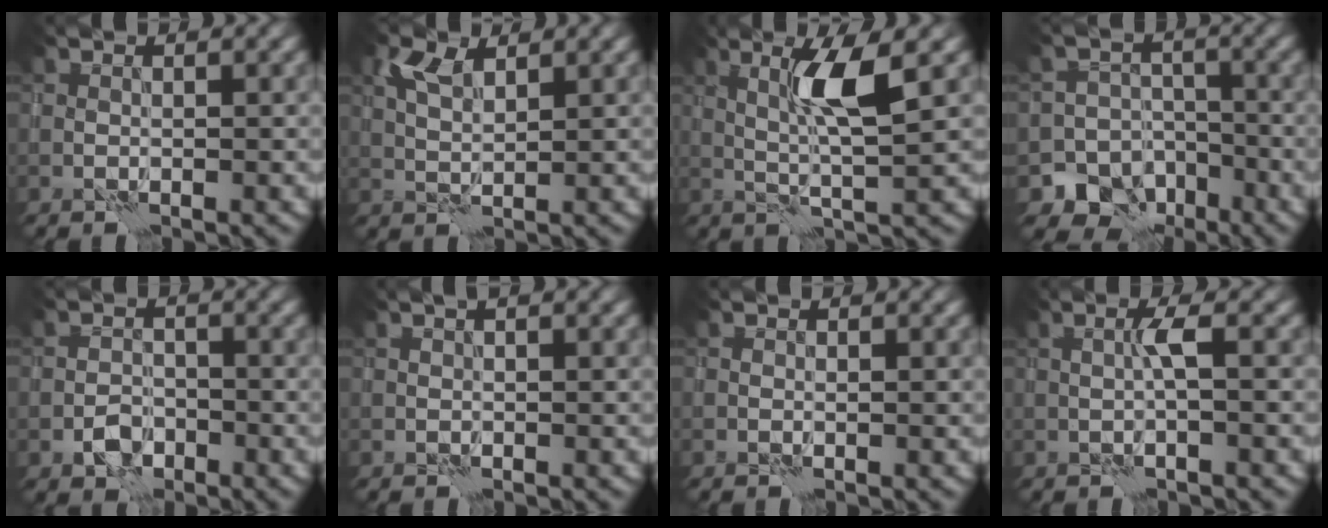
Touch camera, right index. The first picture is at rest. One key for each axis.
{"total": 3.0, "fx": 1.8, "fy": 1.3, "fz": 2.0, "tx": -0.046, "ty": 0.007, "tz": 0.035}
{"total": 4.3, "fx": 1.4, "fy": 0.2, "fz": 4.1, "tx": -0.079, "ty": 0.003, "tz": 0.032}
{"total": 7.5, "fx": -4.7, "fy": 5.7, "fz": 0.9, "tx": 0.020, "ty": -0.013, "tz": -0.084}
{"total": 1.8, "fx": -1.0, "fy": 1.4, "fz": 0.7, "tx": -0.006, "ty": 0.005, "tz": -0.021}
{"total": 0.6, "fx": 0.3, "fy": 0.3, "fz": 0.4, "tx": -0.004, "ty": 0.006, "tz": 0.005}
{"total": 0.0}
{"total": 1.3, "fx": 0.2, "fy": -0.1, "fz": 1.3, "tx": -0.023, "ty": 0.004, "tz": 0.002}